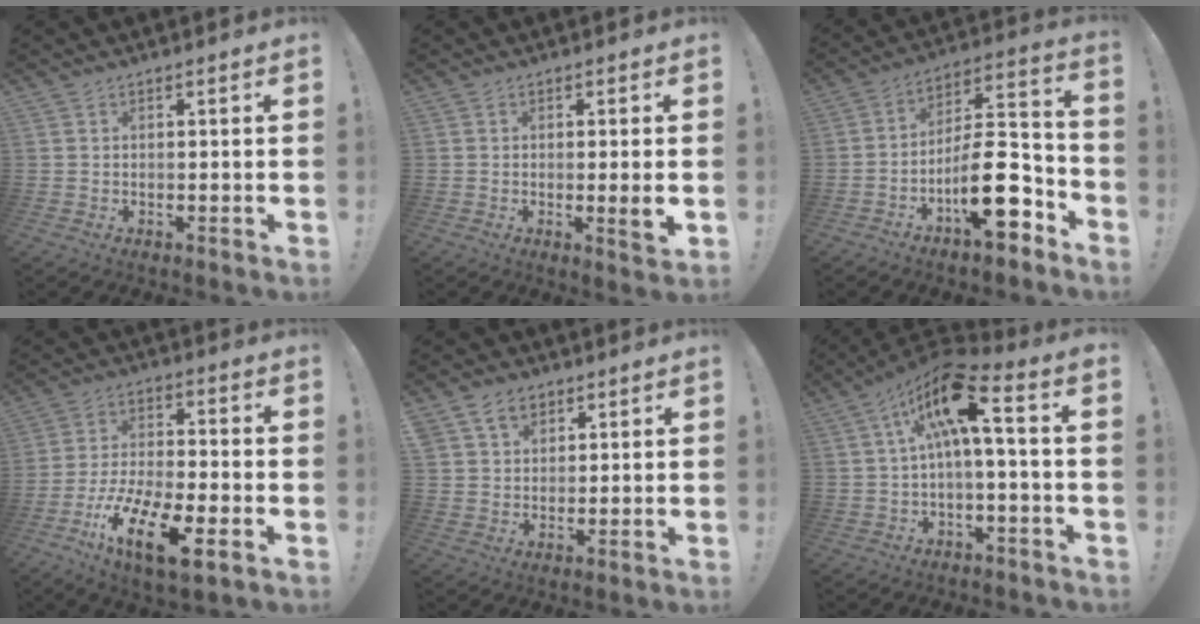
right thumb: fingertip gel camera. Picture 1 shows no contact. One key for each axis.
{"total": 4.2, "fx": -0.4, "fy": -0.2, "fz": 4.2, "tx": -0.058, "ty": -0.012, "tz": -0.008}
{"total": 17.6, "fx": -7.4, "fy": 6.7, "fz": 14.5, "tx": -0.237, "ty": 0.047, "tz": -0.111}
{"total": 16.7, "fx": -8.8, "fy": 5.7, "fz": 12.9, "tx": -0.244, "ty": 0.043, "tz": -0.143}
{"total": 7.9, "fx": 4.6, "fy": 5.8, "fz": 2.9, "tx": -0.046, "ty": -0.016, "tz": 0.091}
{"total": 15.0, "fx": 3.5, "fy": 3.7, "fz": 14.1, "tx": -0.249, "ty": -0.013, "tz": 0.050}